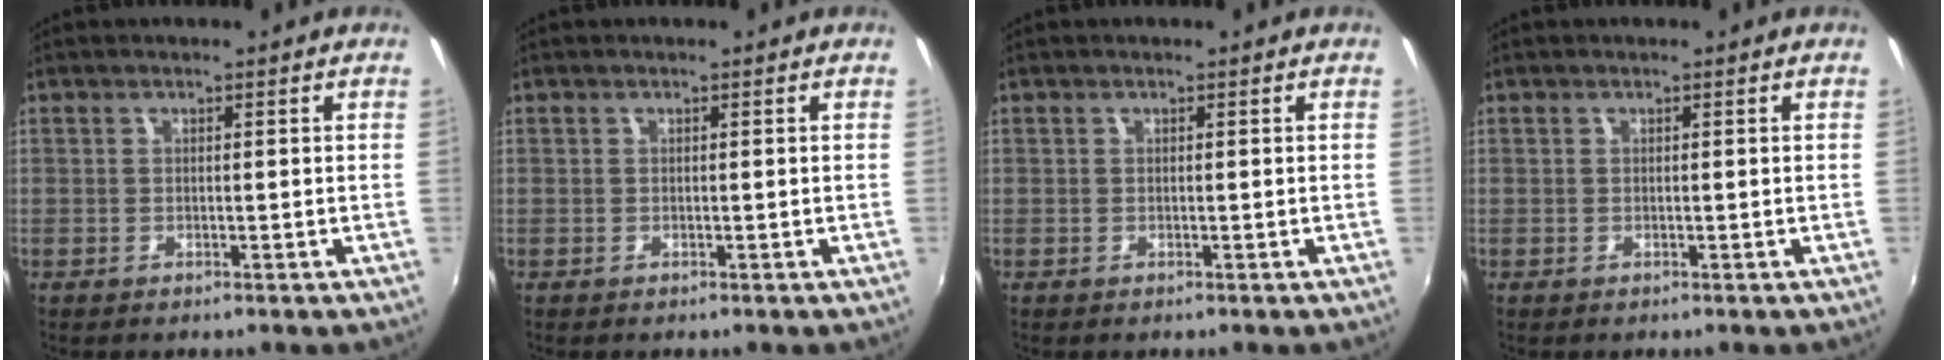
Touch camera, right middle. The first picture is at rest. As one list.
[{"total": 0.0}, {"total": 0.0}, {"total": 0.0}]